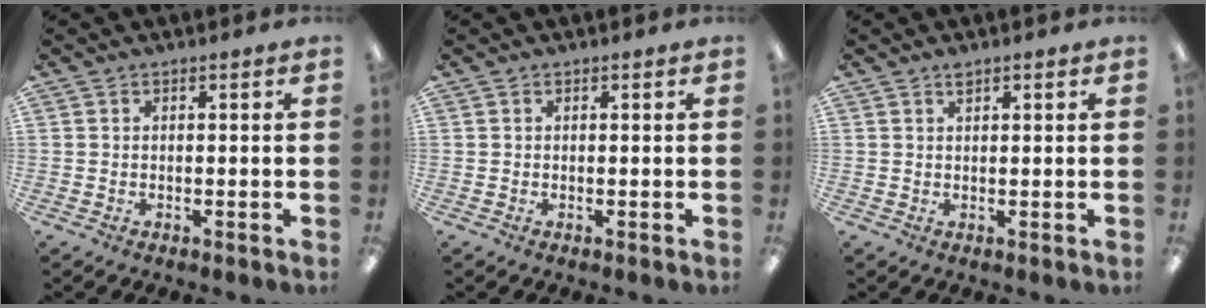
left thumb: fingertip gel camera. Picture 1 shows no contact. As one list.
[{"total": 0.0}, {"total": 1.3, "force": [0.9, 0.4, 0.8], "torque": [-0.010, -0.002, 0.015]}]